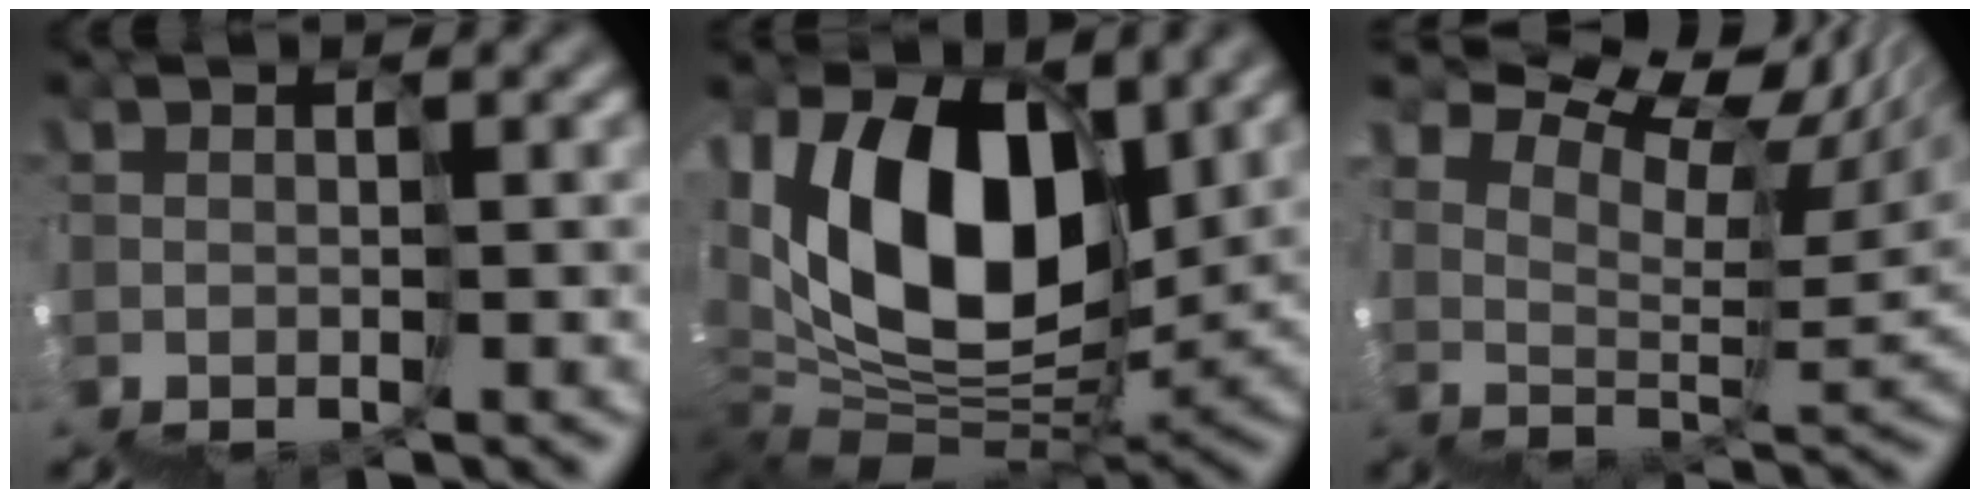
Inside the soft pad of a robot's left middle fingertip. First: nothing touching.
{"total": 10.7, "force": [5.9, 5.7, 6.8], "torque": [-0.104, 0.040, 0.086]}
{"total": 12.3, "force": [12.2, 1.3, 1.4], "torque": [-0.041, 0.072, 0.199]}